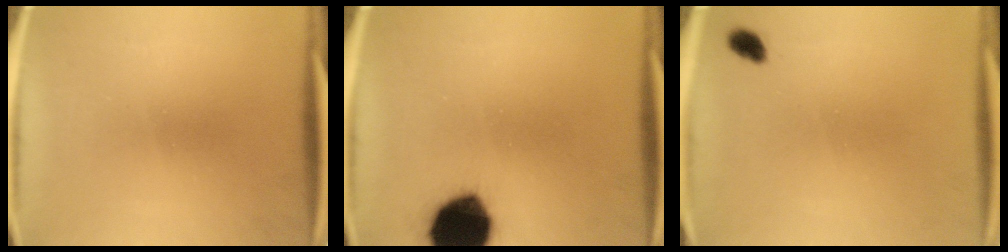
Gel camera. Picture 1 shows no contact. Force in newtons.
{"total": 17.9}
{"total": 1.8}